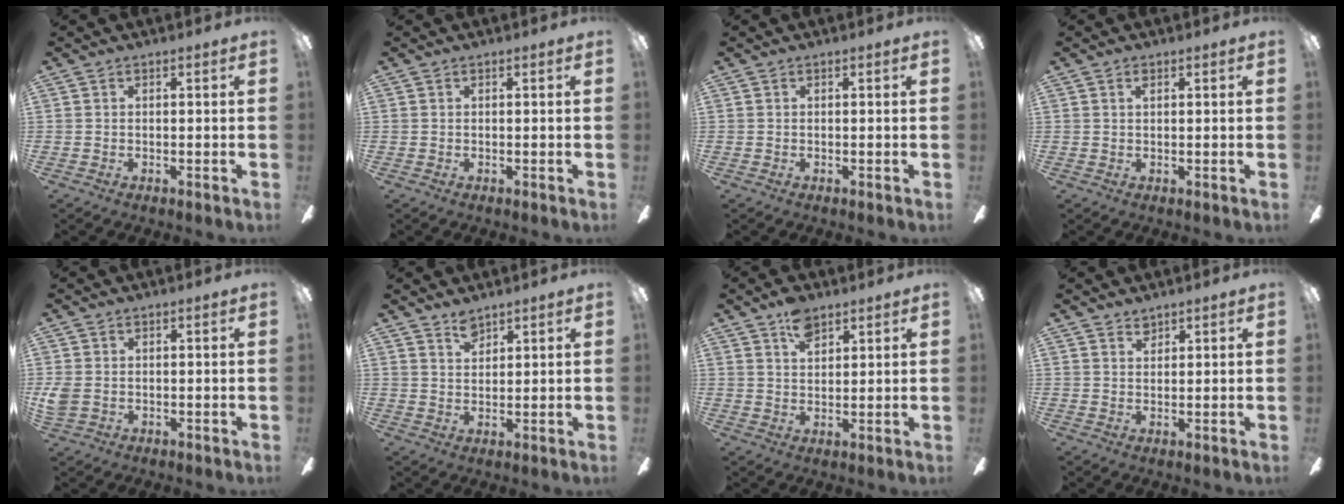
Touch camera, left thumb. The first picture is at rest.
{"total": 0.0}
{"total": 0.0}
{"total": 1.1, "force": [0.7, 0.5, 0.7], "torque": [-0.017, 0.002, 0.012]}
{"total": 2.9, "force": [0.1, 2.3, 1.9], "torque": [-0.041, 0.002, 0.003]}
{"total": 3.6, "force": [3.2, 1.4, 1.1], "torque": [-0.019, -0.014, 0.058]}
{"total": 6.1, "force": [4.1, 3.3, 3.1], "torque": [-0.049, -0.009, 0.072]}
{"total": 2.1, "force": [1.9, 0.9, 0.4], "torque": [-0.001, -0.006, 0.035]}